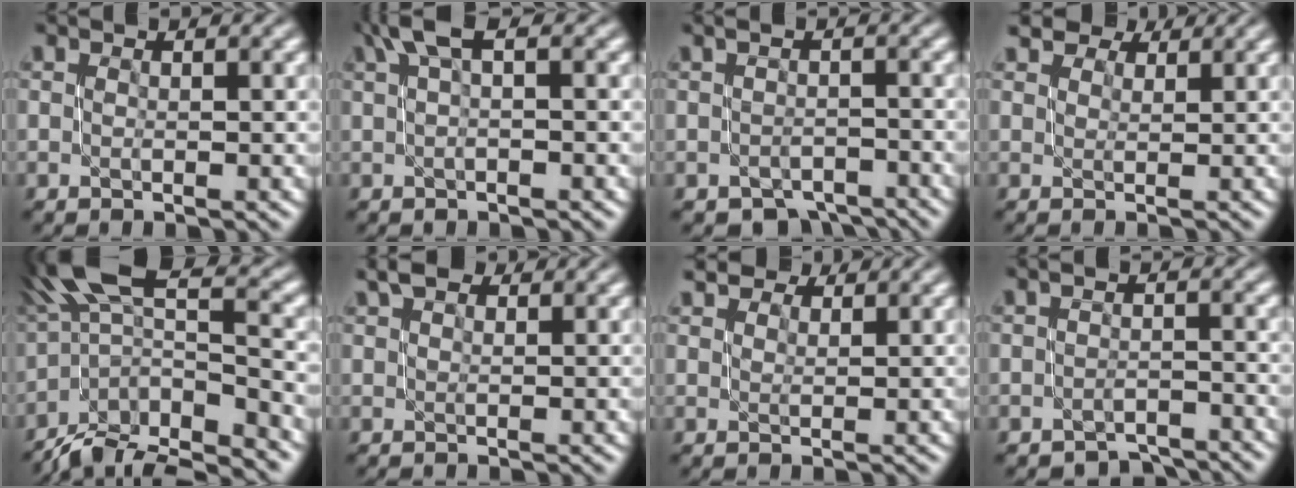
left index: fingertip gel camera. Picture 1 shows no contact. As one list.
[{"total": 3.0, "force": [1.6, 0.6, 2.5], "torque": [-0.049, 0.005, 0.027]}, {"total": 2.2, "force": [-2.0, 0.7, 0.6], "torque": [-0.011, -0.005, -0.028]}, {"total": 4.2, "force": [3.8, 1.4, 1.3], "torque": [-0.027, 0.011, 0.039]}, {"total": 11.5, "force": [-7.0, 3.2, 8.6], "torque": [-0.161, 0.017, -0.111]}, {"total": 2.3, "force": [1.9, 0.7, 1.0], "torque": [-0.014, 0.004, 0.027]}, {"total": 3.6, "force": [3.3, 1.0, 1.0], "torque": [-0.021, 0.011, 0.037]}, {"total": 2.5, "force": [-2.4, 0.2, 0.0], "torque": [0.003, -0.004, -0.040]}]